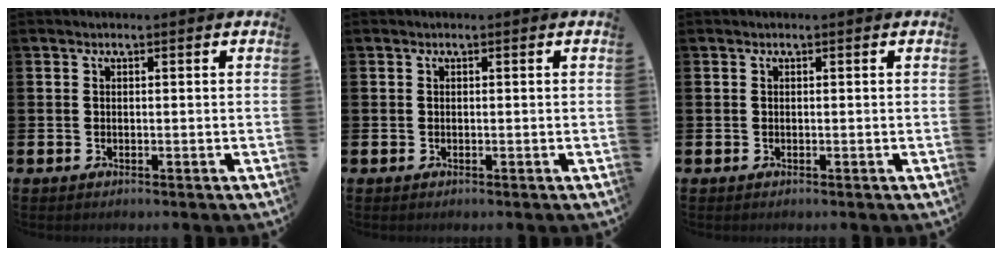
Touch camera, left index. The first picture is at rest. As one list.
[{"total": 0.0}, {"total": 0.0}]